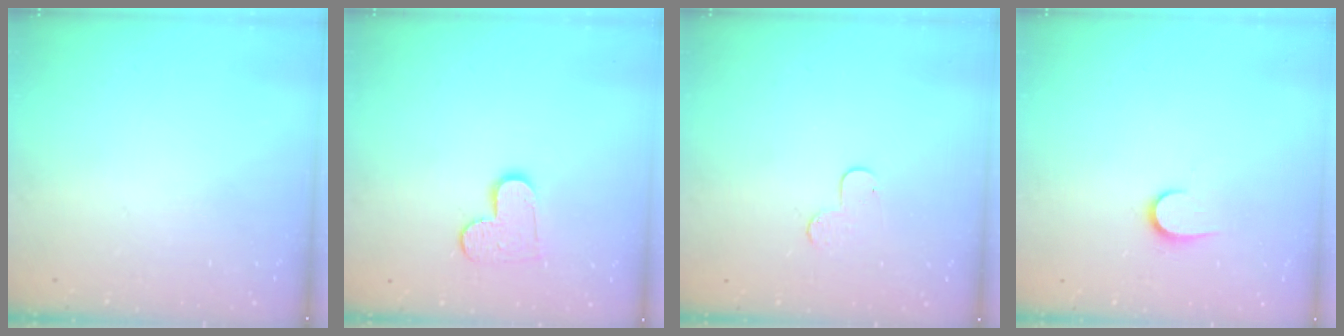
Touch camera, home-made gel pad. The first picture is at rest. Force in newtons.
{"total": 9.2, "press": 9.2, "slide": 0.6}
{"total": 5.5, "press": 5.5, "slide": 0.5}
{"total": 6.7, "press": 6.6, "slide": 0.7}